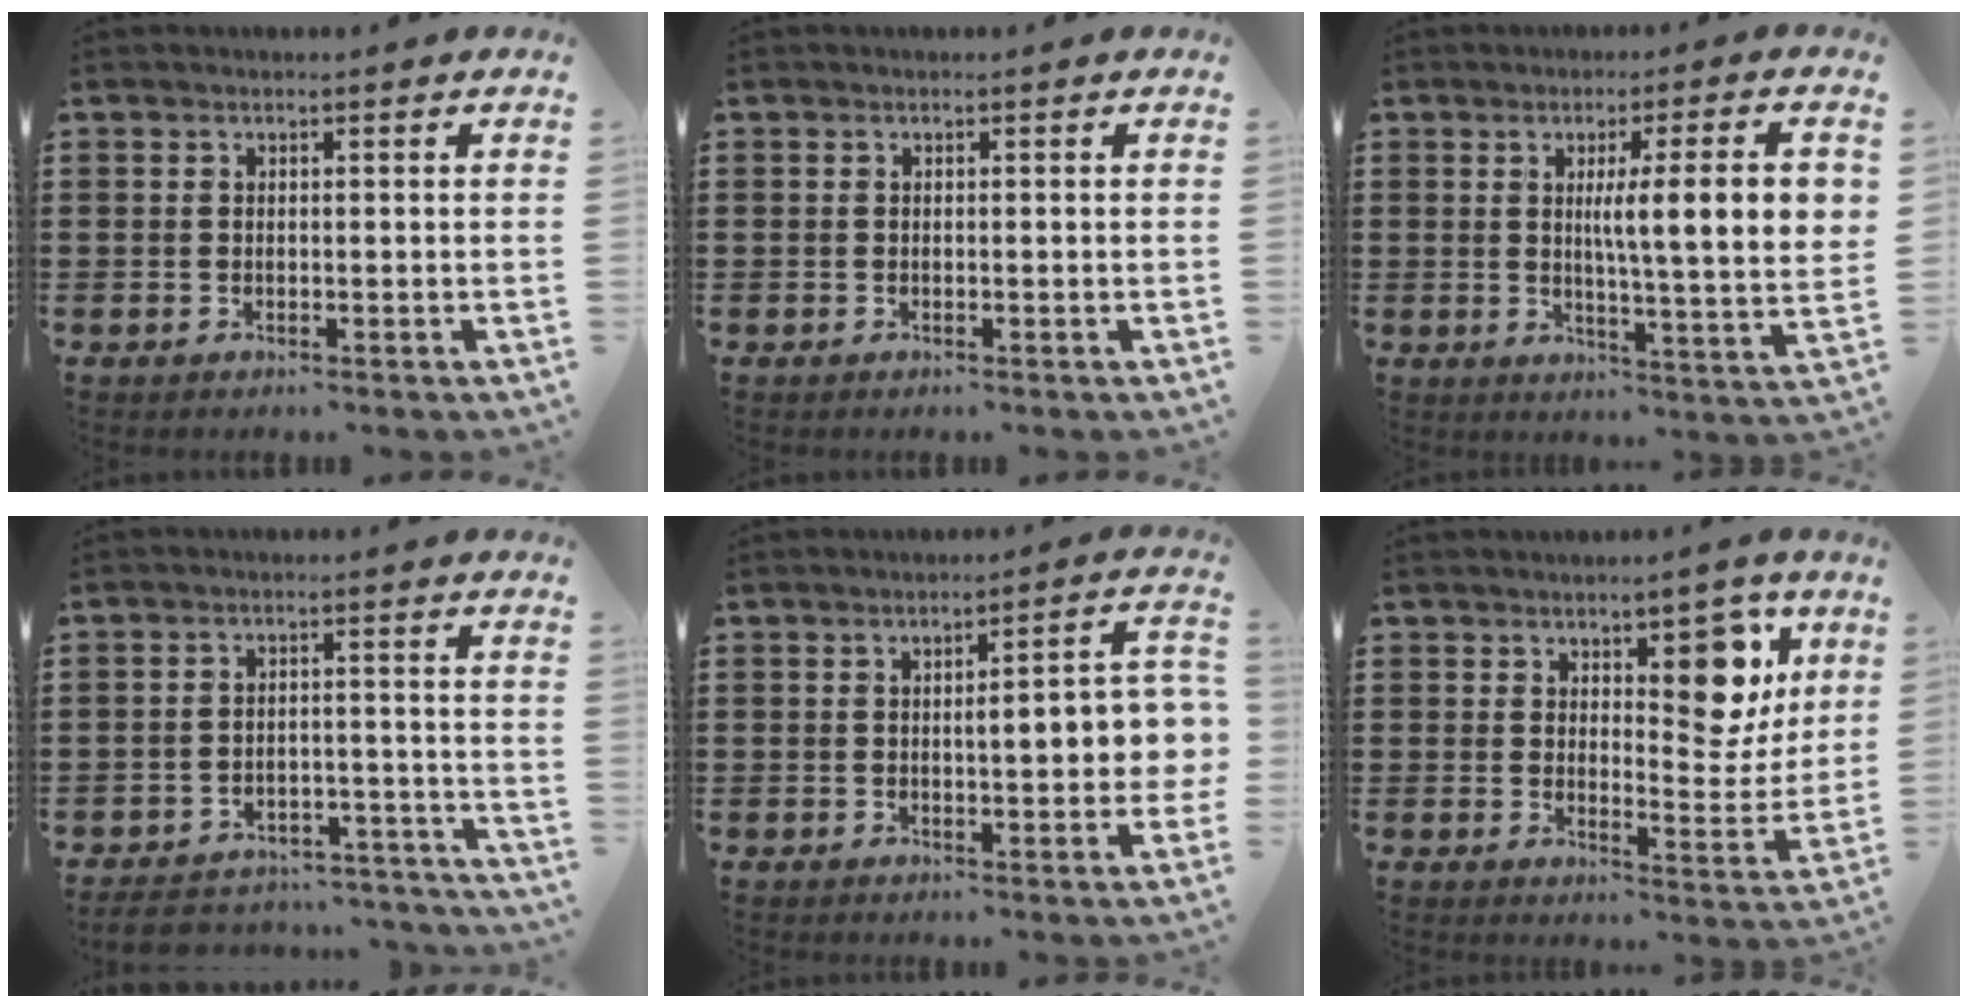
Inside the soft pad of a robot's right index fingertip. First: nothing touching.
{"total": 0.0}
{"total": 9.7, "force": [2.3, 1.0, 9.4], "torque": [-0.160, 0.000, 0.029]}
{"total": 5.0, "force": [-4.8, 0.9, 1.3], "torque": [-0.027, 0.007, -0.095]}
{"total": 6.7, "force": [-0.2, 1.4, 6.6], "torque": [-0.090, -0.007, -0.009]}
{"total": 8.9, "force": [4.9, 4.3, 6.1], "torque": [-0.076, -0.021, 0.078]}